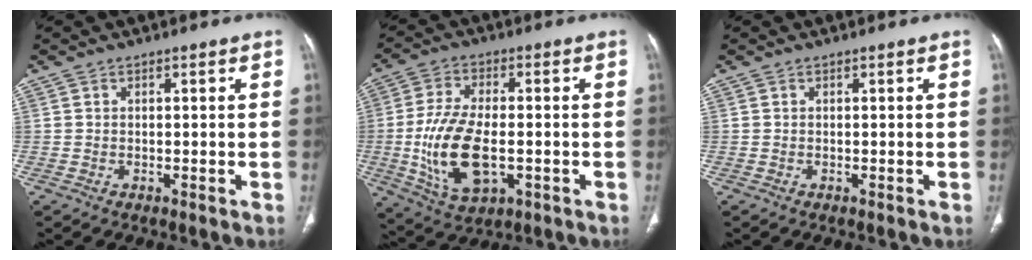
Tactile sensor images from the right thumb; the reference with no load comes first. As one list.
[{"total": 14.7, "force": [-2.5, 7.6, 12.4], "torque": [-0.243, -0.001, -0.034]}, {"total": 0.0}]